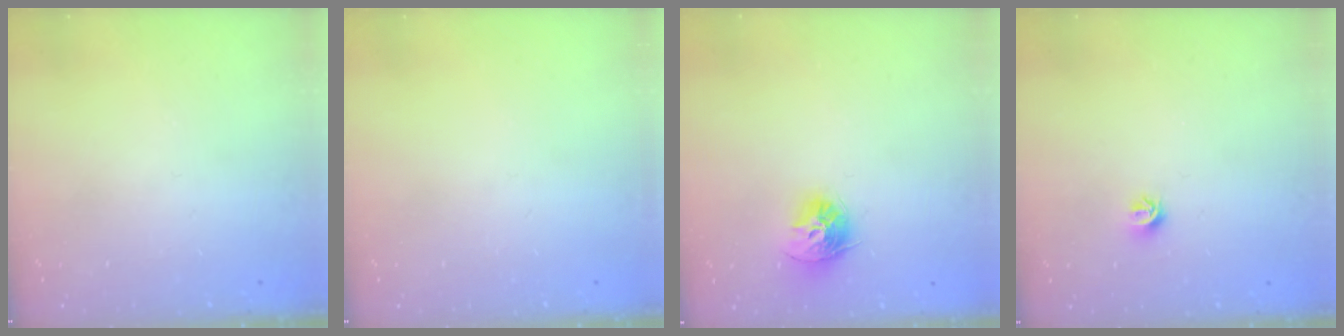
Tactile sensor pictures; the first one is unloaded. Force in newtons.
{"total": 0.0}
{"total": 10.6, "press": 10.6, "slide": 1.0}
{"total": 6.0, "press": 5.9, "slide": 0.7}